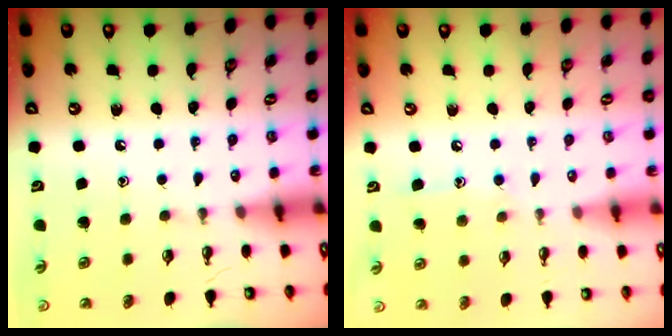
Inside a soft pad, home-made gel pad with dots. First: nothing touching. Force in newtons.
{"total": 6.5, "press": 6.5, "slide": 0.6}